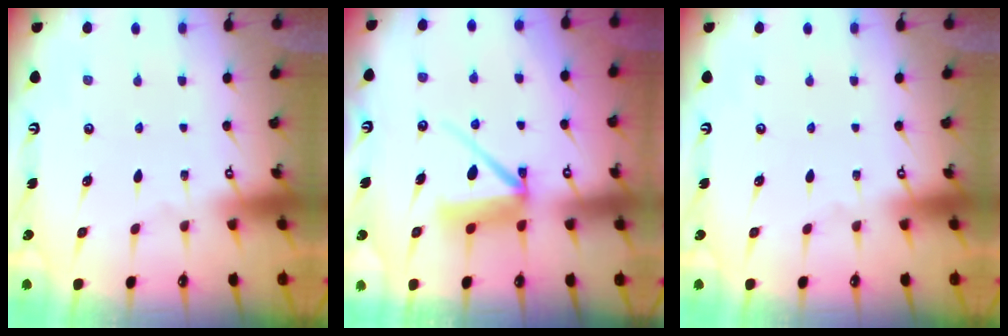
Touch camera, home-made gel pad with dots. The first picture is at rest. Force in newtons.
{"total": 8.4, "press": 8.4, "slide": 0.9}
{"total": 0.0}